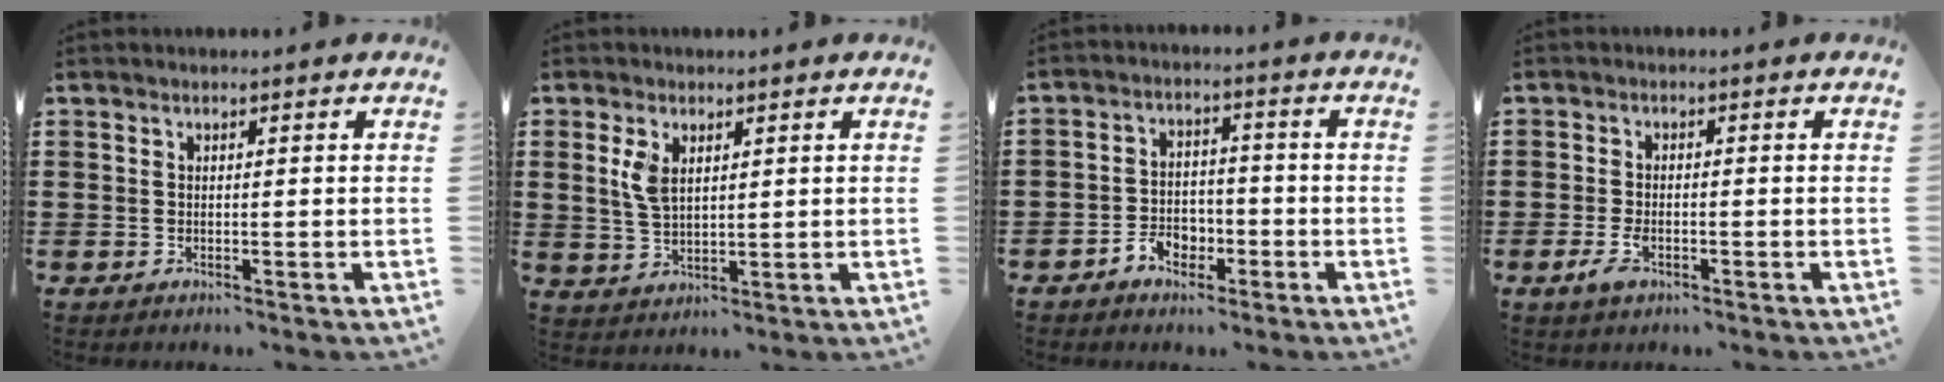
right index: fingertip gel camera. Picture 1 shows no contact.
{"total": 3.9, "force": [1.4, 2.1, 2.9], "torque": [-0.065, 0.007, 0.025]}
{"total": 4.2, "force": [-2.4, 2.9, 1.8], "torque": [-0.035, 0.008, -0.046]}
{"total": 2.9, "force": [-1.3, 1.2, 2.3], "torque": [-0.057, -0.009, -0.027]}